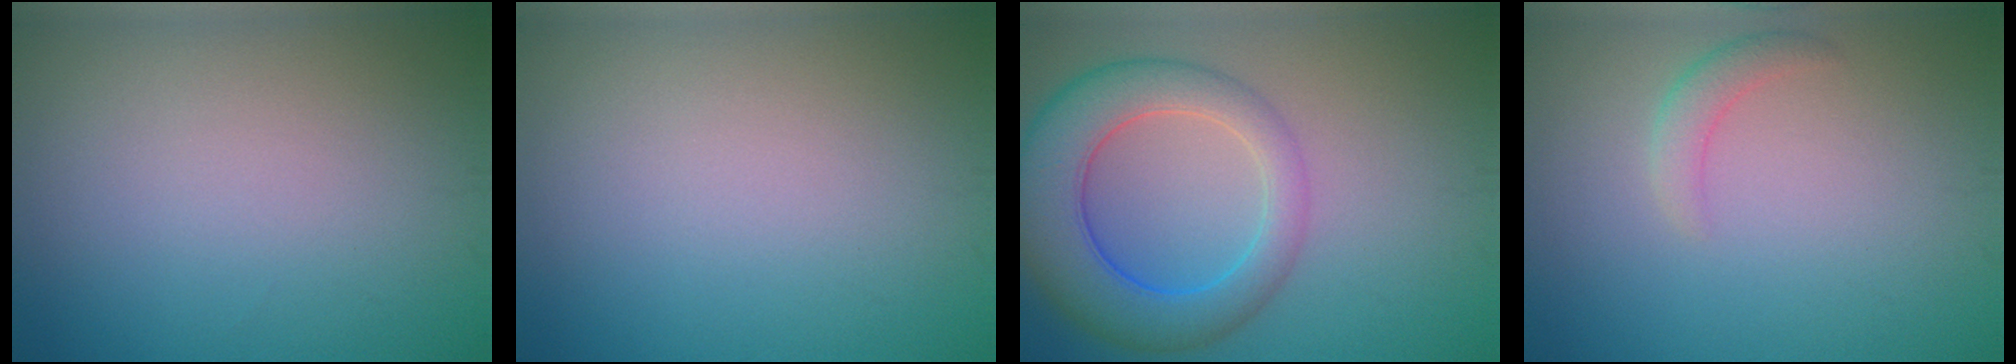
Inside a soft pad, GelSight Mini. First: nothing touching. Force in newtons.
{"total": 0.0}
{"total": 7.6, "press": 7.6, "slide": 0.3}
{"total": 1.7, "press": 1.7, "slide": 0.1}